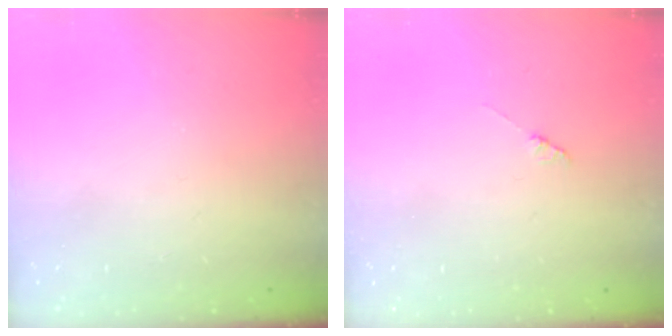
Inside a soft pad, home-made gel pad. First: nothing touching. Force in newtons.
{"total": 0.9, "press": 0.8, "slide": 0.2}